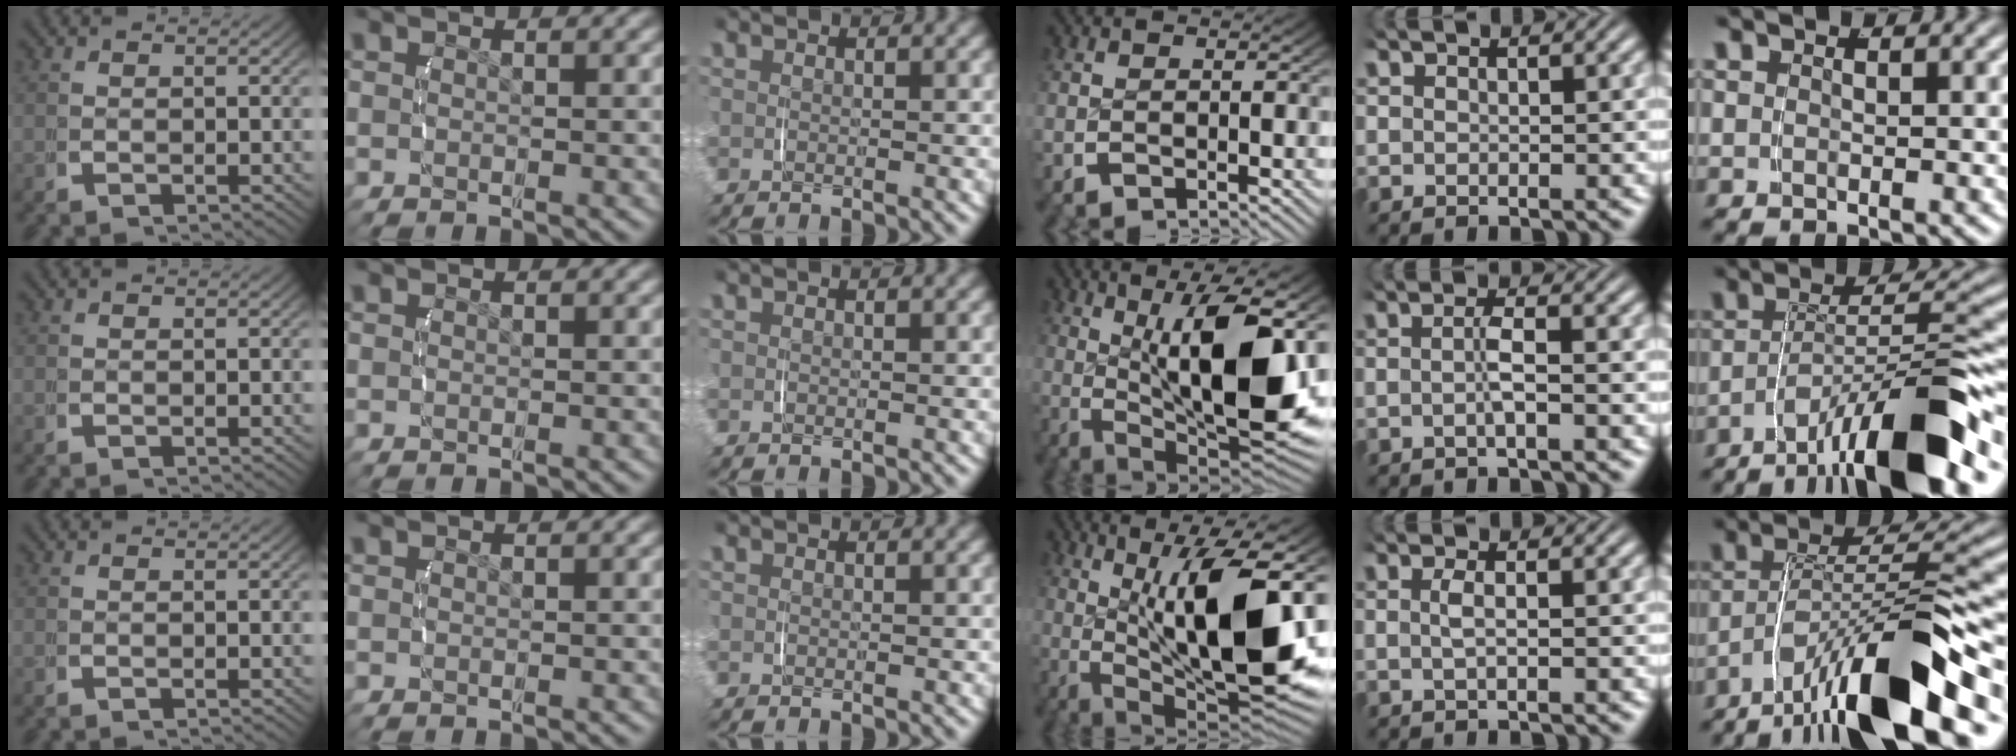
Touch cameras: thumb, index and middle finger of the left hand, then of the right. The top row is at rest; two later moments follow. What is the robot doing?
{"motion": "lift_and_place", "object": "jar lid"}